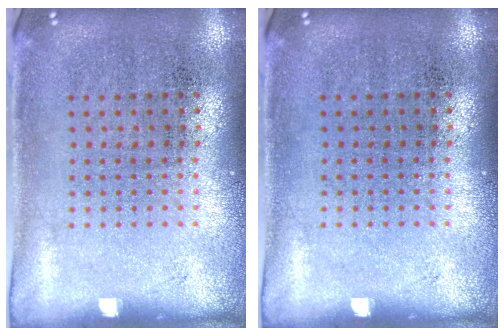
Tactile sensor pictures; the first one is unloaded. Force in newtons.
{"total": 0.0}